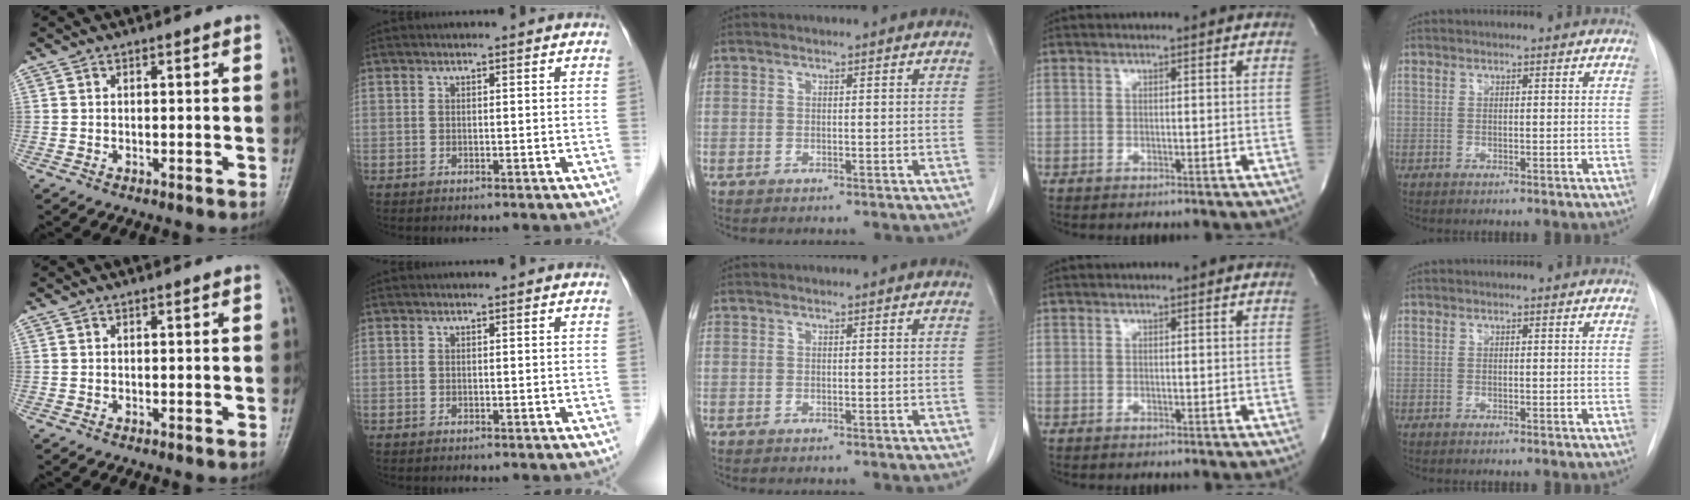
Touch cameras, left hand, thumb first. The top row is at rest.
{}